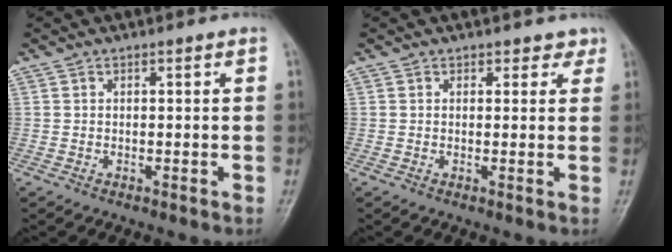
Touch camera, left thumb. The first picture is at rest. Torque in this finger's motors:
{"motor_torque": [-0.08, 0.07, -0.10, 0.10, 0.01]}